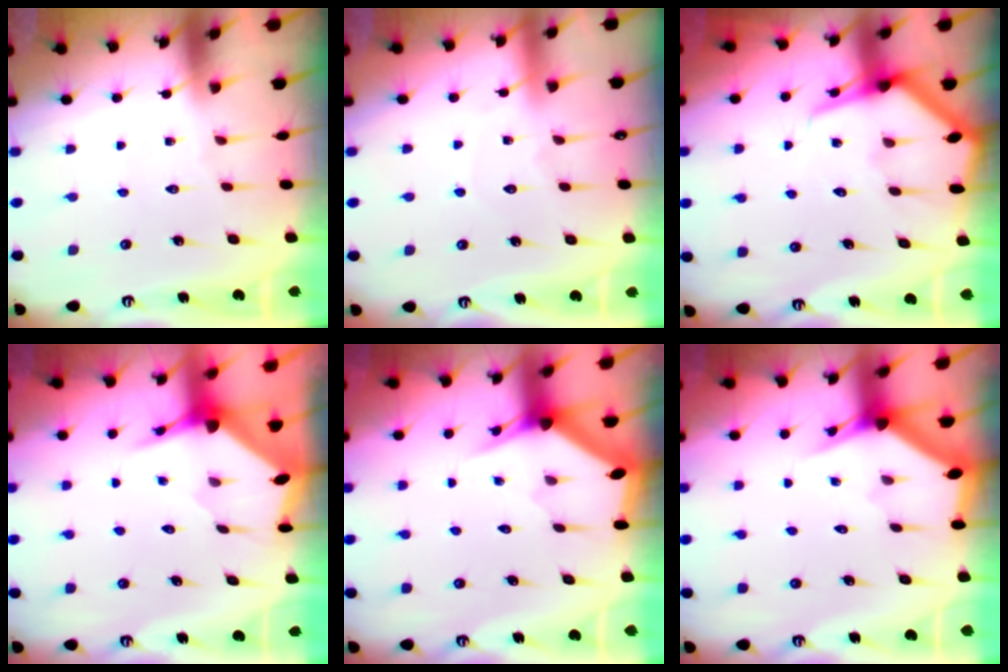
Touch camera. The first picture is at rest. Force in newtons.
{"total": 2.6, "press": 2.6, "slide": 0.3}
{"total": 5.6, "press": 5.5, "slide": 0.7}
{"total": 3.5, "press": 3.5, "slide": 0.5}
{"total": 3.0, "press": 3.0, "slide": 0.1}
{"total": 2.7, "press": 2.7, "slide": 0.1}